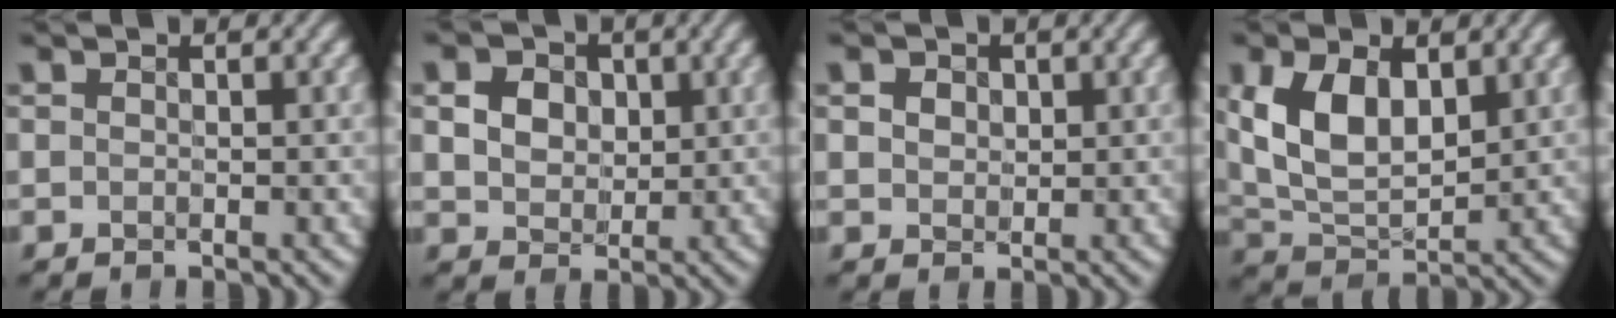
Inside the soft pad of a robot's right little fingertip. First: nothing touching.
{"total": 5.8, "force": [1.8, 4.5, 3.2], "torque": [-0.080, 0.021, 0.027]}
{"total": 2.3, "force": [0.9, 1.8, 1.1], "torque": [-0.033, 0.008, 0.013]}
{"total": 7.0, "force": [1.7, 4.0, 5.6], "torque": [-0.121, -0.004, 0.033]}